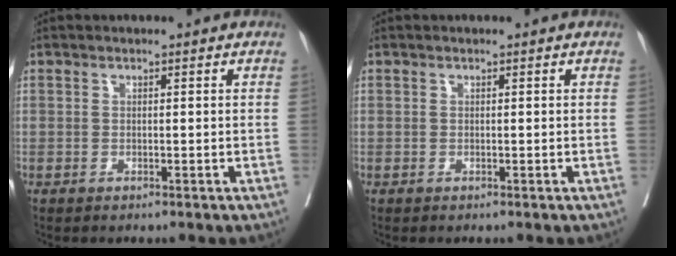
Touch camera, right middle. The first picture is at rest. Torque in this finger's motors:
{"motor_torque": [0.09, -0.16, 0.03, 0.01]}